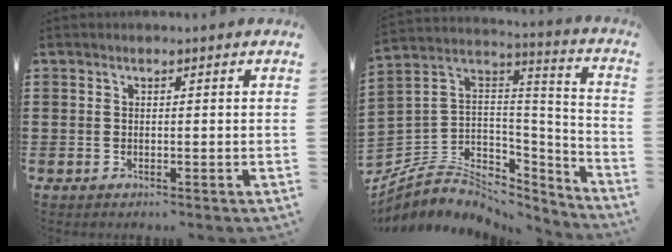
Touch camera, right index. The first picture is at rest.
{"total": 5.6, "force": [-2.4, 4.9, 1.1], "torque": [-0.054, -0.021, -0.045]}